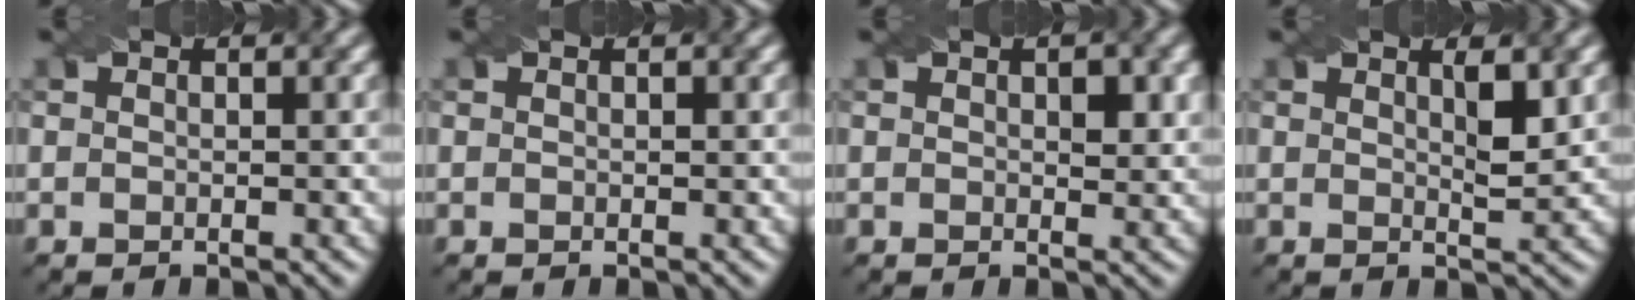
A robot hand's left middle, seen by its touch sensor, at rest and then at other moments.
{"total": 0.0}
{"total": 2.0, "force": [0.5, 1.0, 1.7], "torque": [-0.019, -0.004, 0.011]}
{"total": 2.3, "force": [1.0, 0.4, 2.0], "torque": [-0.028, -0.005, 0.017]}